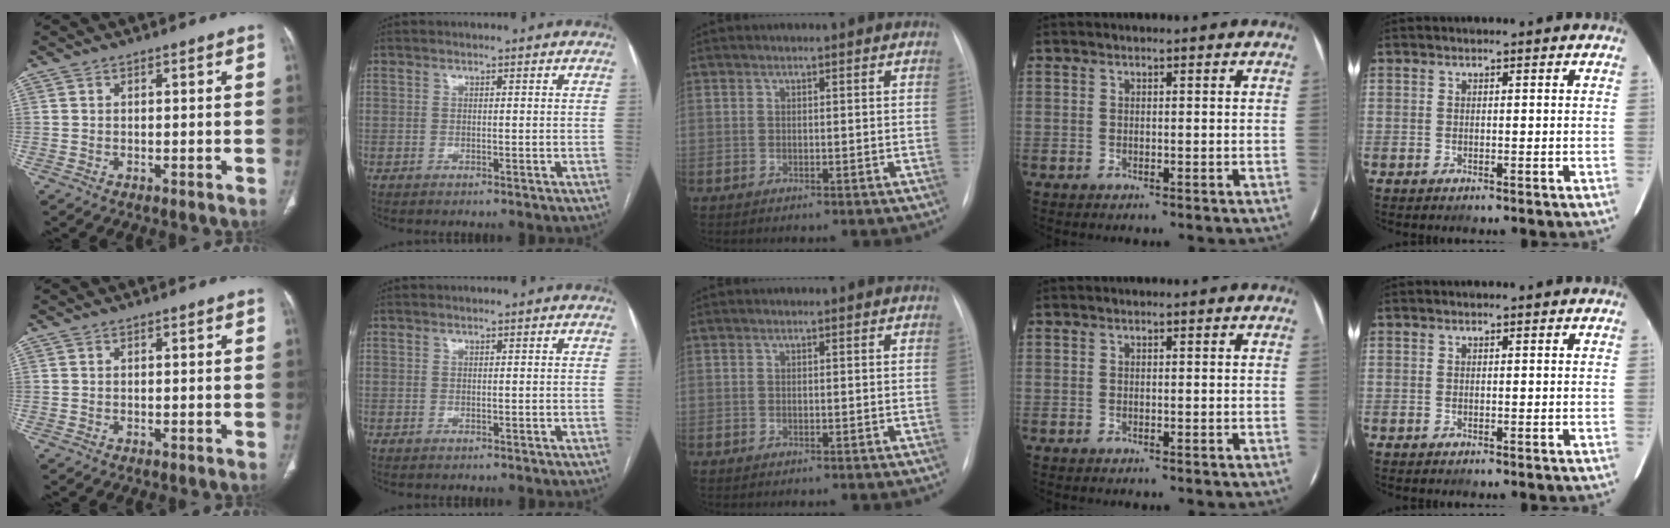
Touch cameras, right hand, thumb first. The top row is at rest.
{}